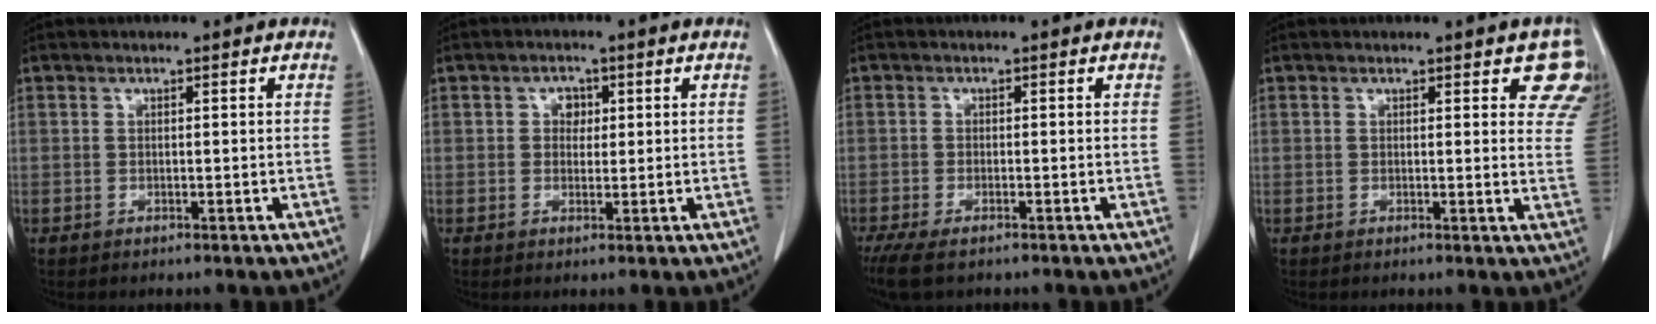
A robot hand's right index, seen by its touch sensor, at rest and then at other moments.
{"total": 2.2, "force": [0.6, 1.7, 1.2], "torque": [-0.014, 0.002, 0.006]}
{"total": 6.0, "force": [-4.4, 1.7, 3.6], "torque": [-0.064, -0.015, -0.074]}
{"total": 6.9, "force": [4.6, 2.3, 4.6], "torque": [-0.037, -0.012, 0.031]}